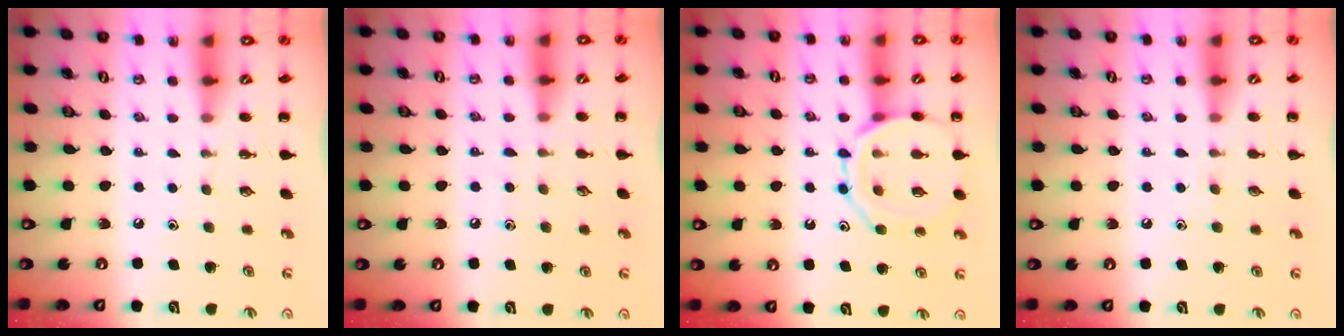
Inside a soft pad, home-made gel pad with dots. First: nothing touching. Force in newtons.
{"total": 6.5, "press": 6.1, "slide": 2.2}
{"total": 11.9, "press": 11.8, "slide": 1.1}
{"total": 4.9, "press": 4.7, "slide": 1.4}